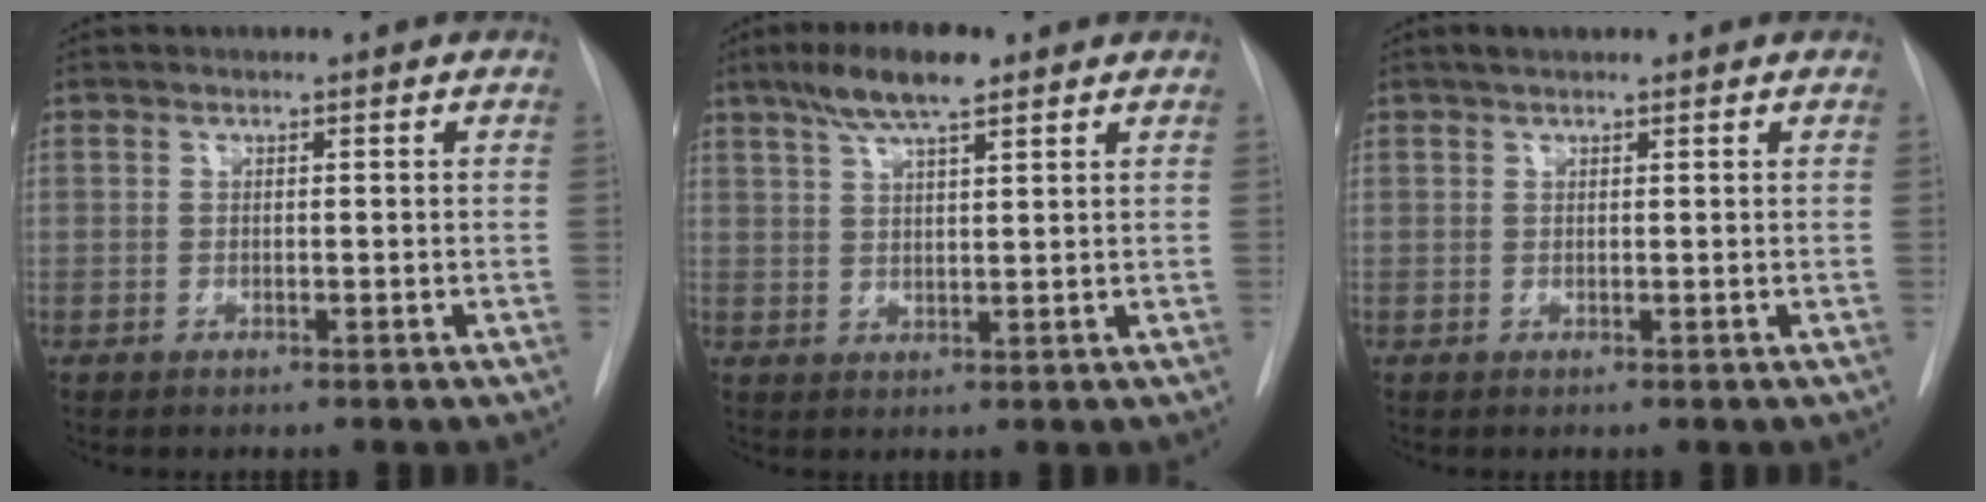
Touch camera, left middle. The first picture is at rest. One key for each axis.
{"total": 7.4, "fx": 5.0, "fy": 1.2, "fz": 5.3, "tx": -0.102, "ty": 0.014, "tz": 0.088}
{"total": 1.7, "fx": 1.3, "fy": 0.5, "fz": 0.9, "tx": -0.019, "ty": 0.011, "tz": 0.022}